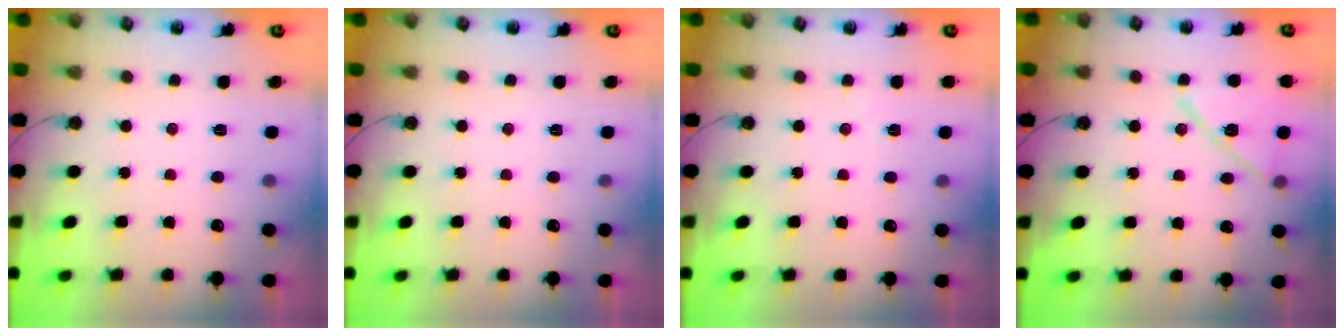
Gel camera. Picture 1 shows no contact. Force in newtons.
{"total": 0.0}
{"total": 1.6, "press": 1.4, "slide": 0.6}
{"total": 14.3, "press": 11.3, "slide": 8.8}